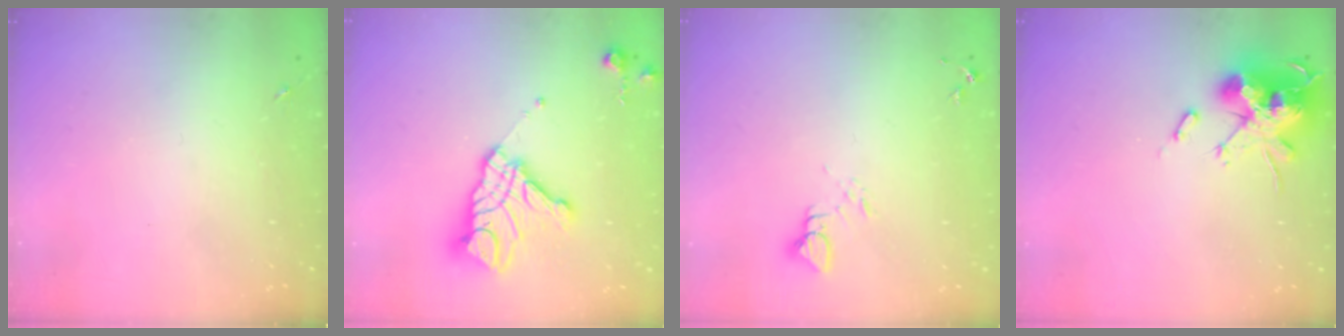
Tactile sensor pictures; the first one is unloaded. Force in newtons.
{"total": 18.0, "press": 17.9, "slide": 1.7}
{"total": 3.4, "press": 3.4, "slide": 0.2}
{"total": 18.5, "press": 18.5, "slide": 0.1}